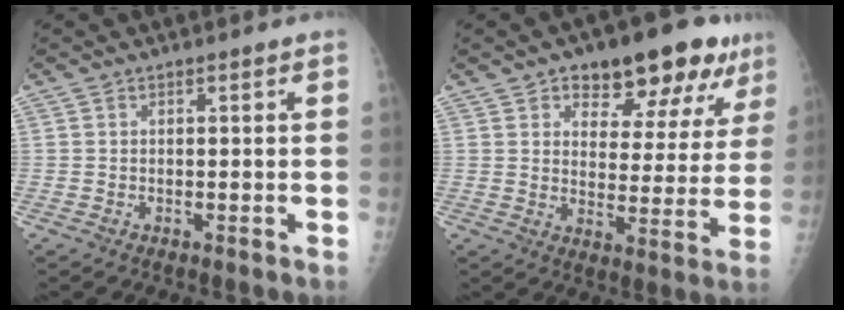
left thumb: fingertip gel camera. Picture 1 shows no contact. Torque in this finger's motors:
{"motor_torque": [0.32, 0.41, 0.16, -0.02, -0.01]}